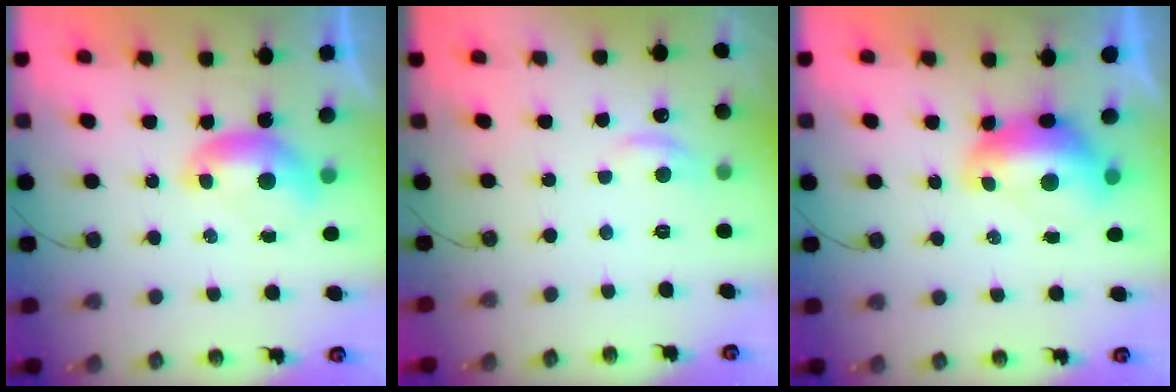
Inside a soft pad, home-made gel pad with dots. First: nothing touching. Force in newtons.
{"total": 2.6, "press": 2.5, "slide": 0.8}
{"total": 2.8, "press": 2.7, "slide": 0.7}